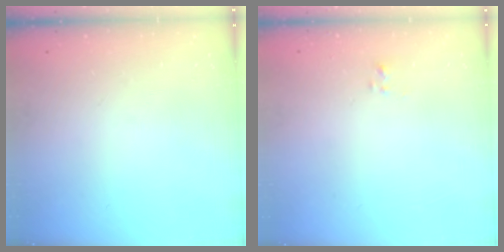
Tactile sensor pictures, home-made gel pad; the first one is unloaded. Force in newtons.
{"total": 1.8, "press": 1.7, "slide": 0.3}